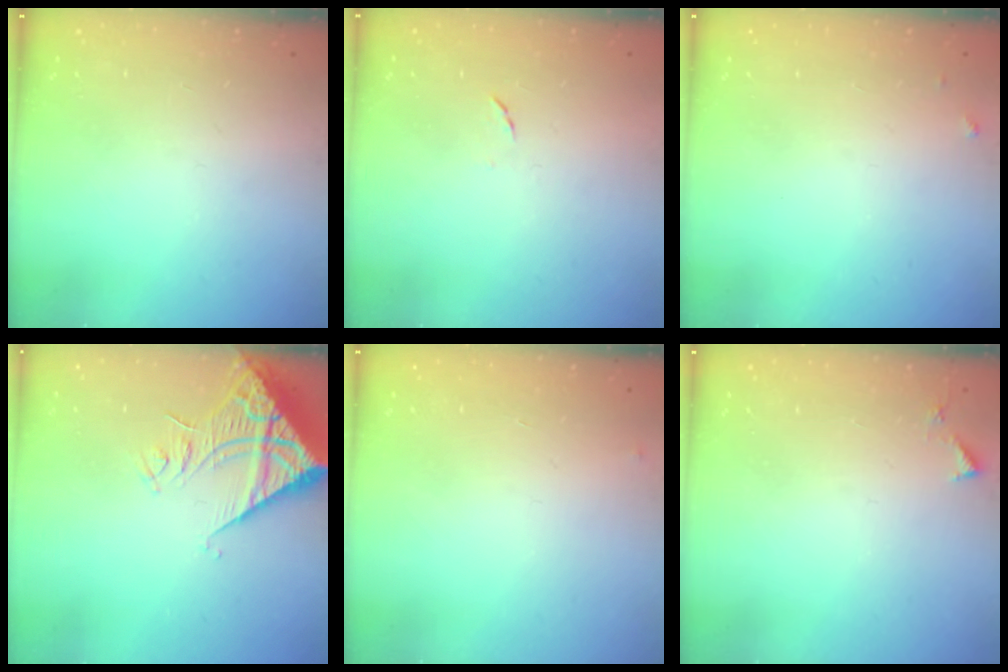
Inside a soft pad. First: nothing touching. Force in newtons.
{"total": 4.5, "press": 4.5, "slide": 0.5}
{"total": 3.5, "press": 3.5, "slide": 0.2}
{"total": 15.4, "press": 15.2, "slide": 1.8}
{"total": 2.5, "press": 2.5, "slide": 0.4}
{"total": 3.2, "press": 3.2, "slide": 0.2}